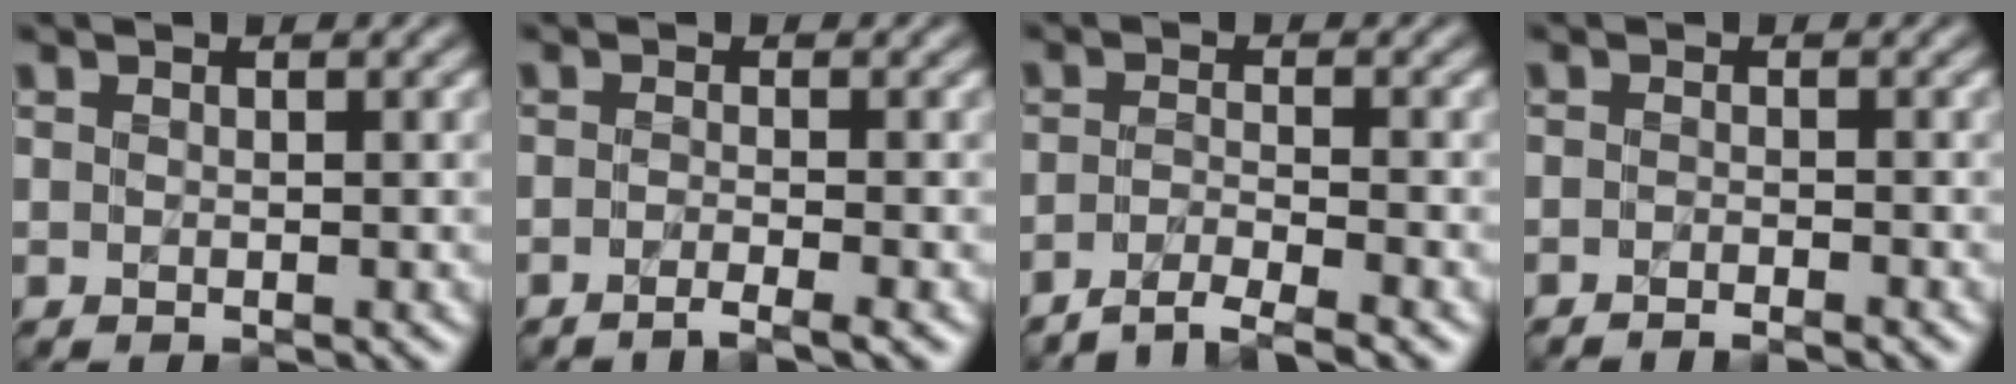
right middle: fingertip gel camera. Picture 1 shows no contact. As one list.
[{"total": 2.0, "force": [-1.5, 0.2, 1.3], "torque": [-0.010, -0.008, -0.037]}, {"total": 3.1, "force": [-2.6, 0.3, 1.7], "torque": [-0.023, -0.003, -0.060]}, {"total": 1.6, "force": [-1.5, 0.1, 0.6], "torque": [0.001, -0.007, -0.032]}]